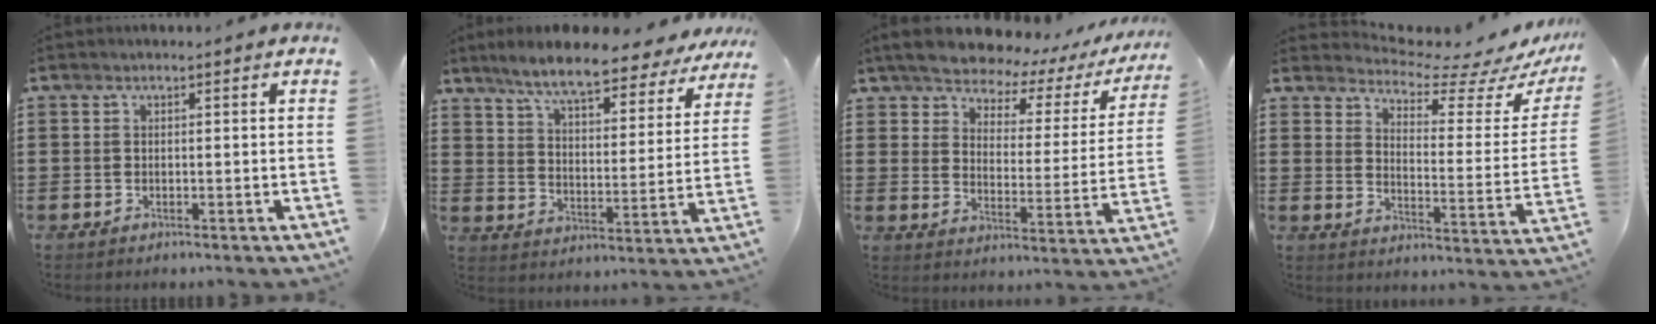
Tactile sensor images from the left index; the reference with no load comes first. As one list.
[{"total": 8.4, "force": [7.3, 0.7, 4.0], "torque": [-0.106, -0.033, 0.126]}, {"total": 6.1, "force": [5.8, 1.1, 1.6], "torque": [-0.066, -0.043, 0.097]}, {"total": 5.9, "force": [5.5, 0.4, 1.9], "torque": [-0.046, -0.052, 0.088]}]